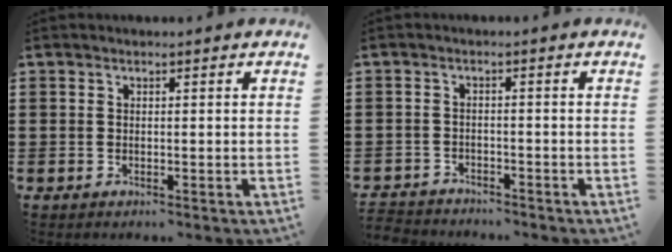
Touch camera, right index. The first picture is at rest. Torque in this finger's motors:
{"motor_torque": [-1.19, 0.95, -1.05, 0.03]}